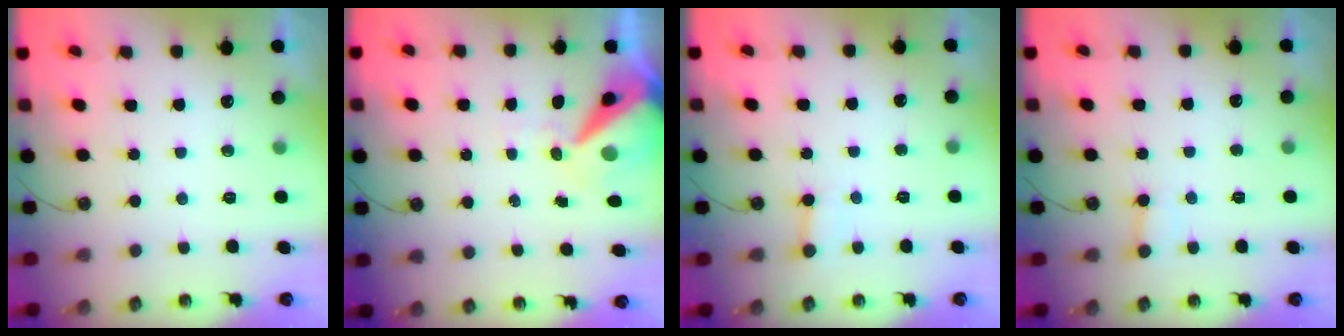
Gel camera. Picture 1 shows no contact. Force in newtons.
{"total": 11.6, "press": 11.5, "slide": 1.7}
{"total": 2.2, "press": 2.2, "slide": 0.5}
{"total": 3.1, "press": 3.1, "slide": 0.6}